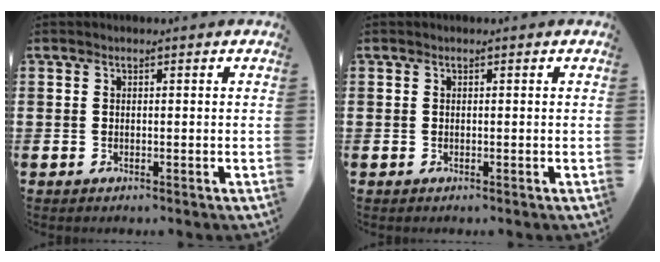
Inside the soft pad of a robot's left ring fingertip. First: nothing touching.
{"total": 0.0}